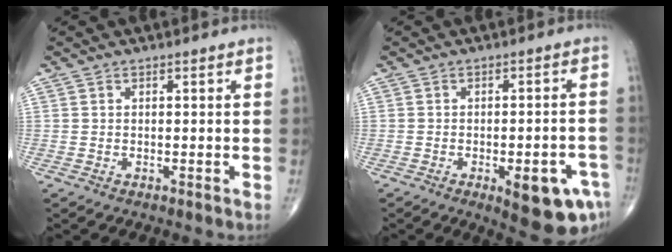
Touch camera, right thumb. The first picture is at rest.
{"total": 11.2, "force": [-5.1, 3.7, 9.3], "torque": [-0.096, 0.016, -0.056]}